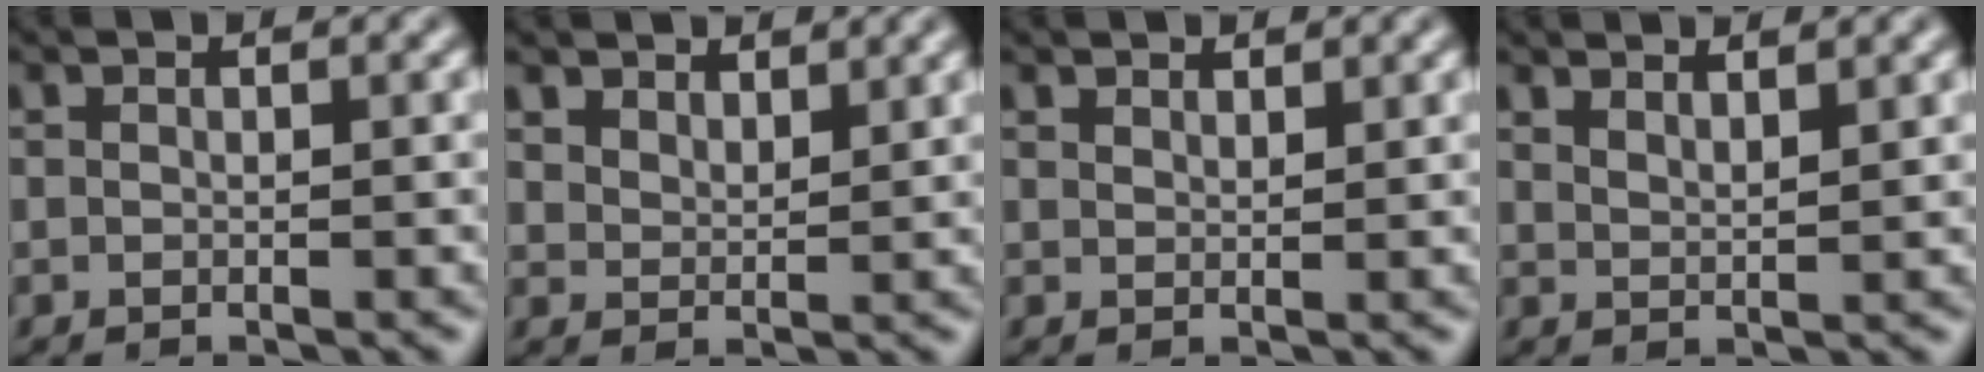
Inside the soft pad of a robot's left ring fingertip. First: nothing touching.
{"total": 3.2, "force": [2.9, 1.3, 0.8], "torque": [-0.025, -0.005, 0.056]}
{"total": 1.6, "force": [1.5, 0.4, 0.3], "torque": [-0.008, 0.000, 0.025]}
{"total": 2.4, "force": [2.2, 0.5, 1.0], "torque": [-0.004, 0.005, 0.029]}